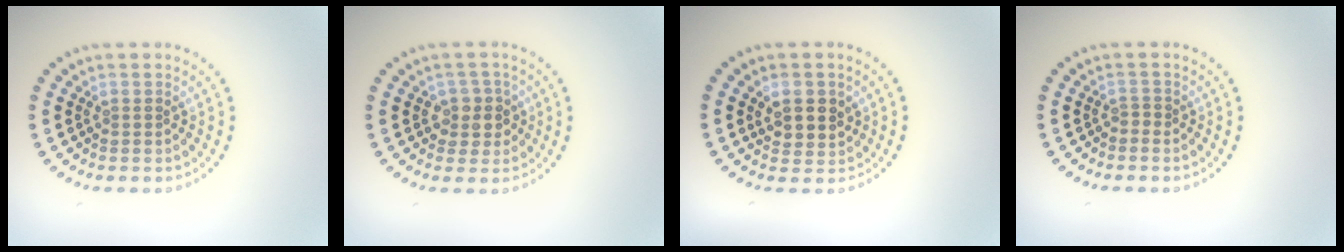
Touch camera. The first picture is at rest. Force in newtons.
{"total": 2.2, "press": 2.1, "slide": 0.8}
{"total": 2.8, "press": 2.6, "slide": 0.9}
{"total": 0.6, "press": 0.3, "slide": 0.5}